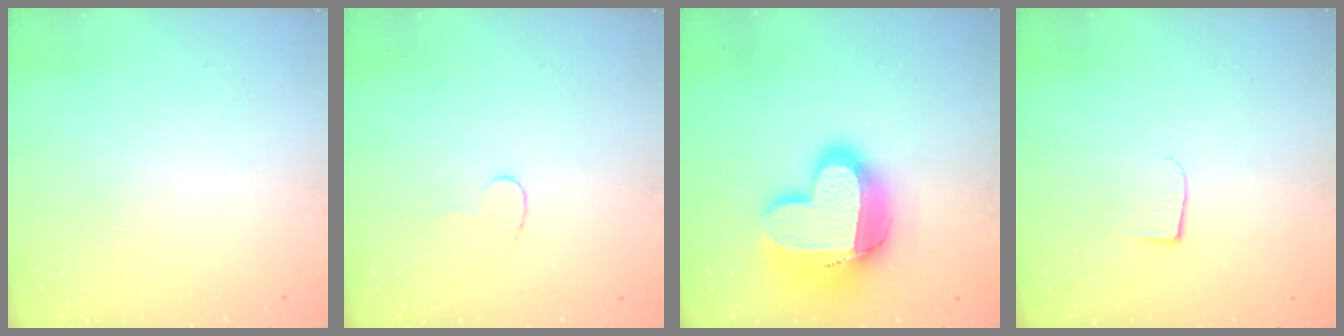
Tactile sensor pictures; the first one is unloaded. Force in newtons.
{"total": 5.6, "press": 5.6, "slide": 0.5}
{"total": 18.9, "press": 18.9, "slide": 1.6}
{"total": 5.0, "press": 4.9, "slide": 0.6}